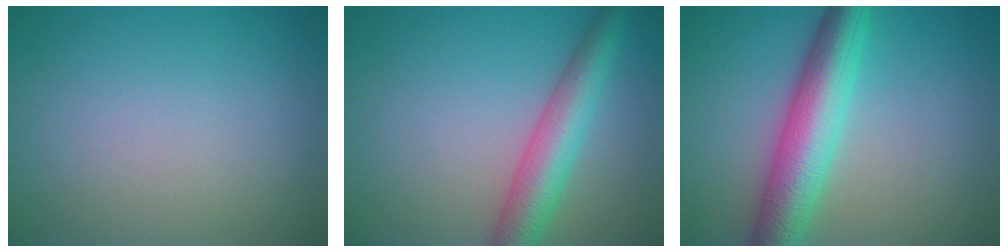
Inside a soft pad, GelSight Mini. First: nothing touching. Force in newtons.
{"total": 5.2, "press": 5.2, "slide": 0.3}
{"total": 7.1, "press": 7.1, "slide": 0.1}